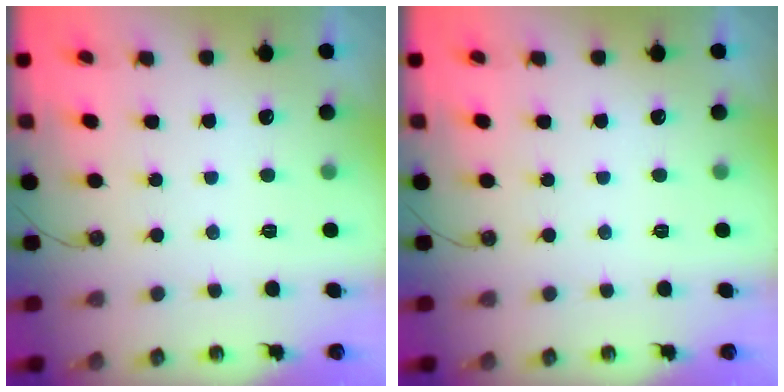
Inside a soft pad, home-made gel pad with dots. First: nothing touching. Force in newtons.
{"total": 0.0}